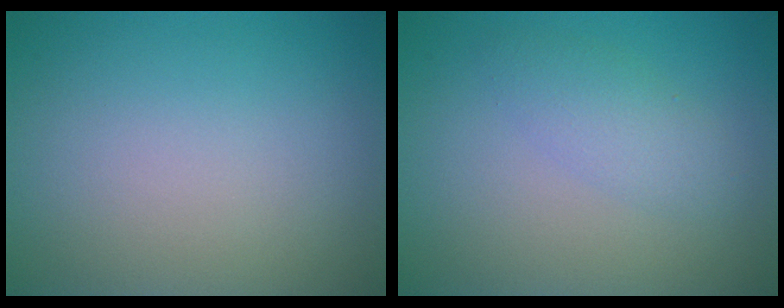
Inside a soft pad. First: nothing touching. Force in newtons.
{"total": 2.2, "press": 2.2, "slide": 0.1}